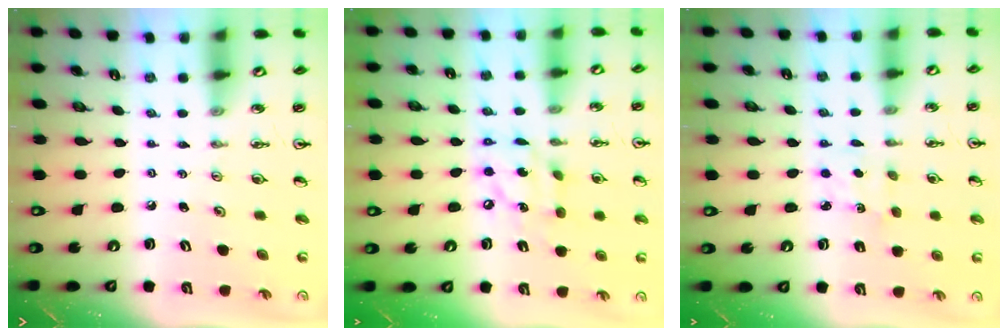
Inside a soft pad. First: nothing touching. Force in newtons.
{"total": 10.6, "press": 10.6, "slide": 0.6}
{"total": 3.0, "press": 3.0, "slide": 0.4}